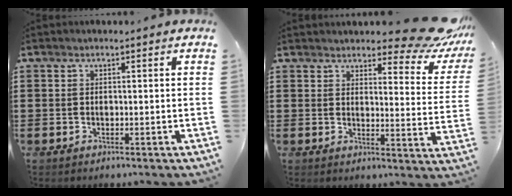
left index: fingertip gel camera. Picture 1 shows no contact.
{"total": 7.9, "force": [7.0, 1.0, 3.7], "torque": [-0.055, -0.046, 0.121]}